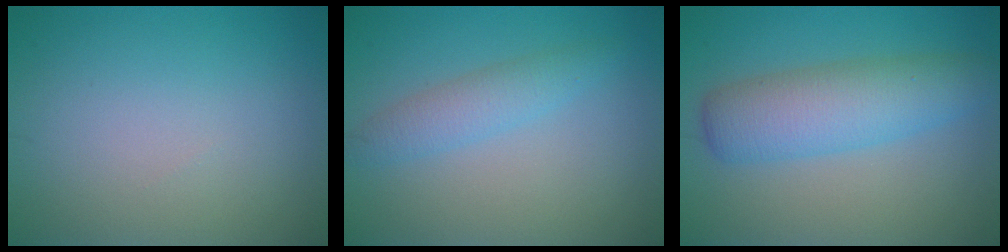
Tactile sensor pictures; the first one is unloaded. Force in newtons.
{"total": 2.5, "press": 2.5, "slide": 0.1}
{"total": 5.7, "press": 5.7, "slide": 0.3}